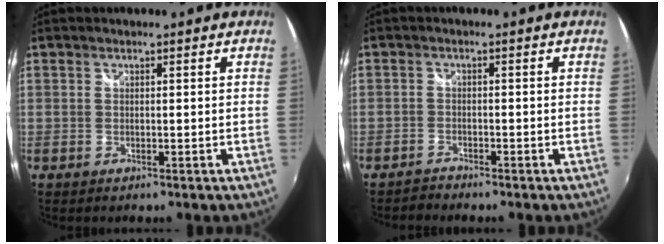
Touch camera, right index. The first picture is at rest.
{"total": 1.8, "force": [-1.8, 0.4, -0.2], "torque": [-0.004, 0.001, -0.036]}